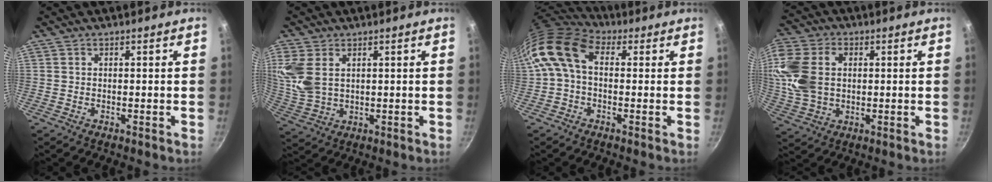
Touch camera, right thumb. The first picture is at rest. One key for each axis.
{"total": 8.9, "fx": 2.8, "fy": 5.7, "fz": 6.3, "tx": -0.133, "ty": -0.007, "tz": 0.066}
{"total": 11.6, "fx": 1.8, "fy": 7.6, "fz": 8.5, "tx": -0.155, "ty": 0.025, "tz": 0.015}
{"total": 13.2, "fx": 1.7, "fy": 9.3, "fz": 9.2, "tx": -0.180, "ty": 0.006, "tz": 0.033}